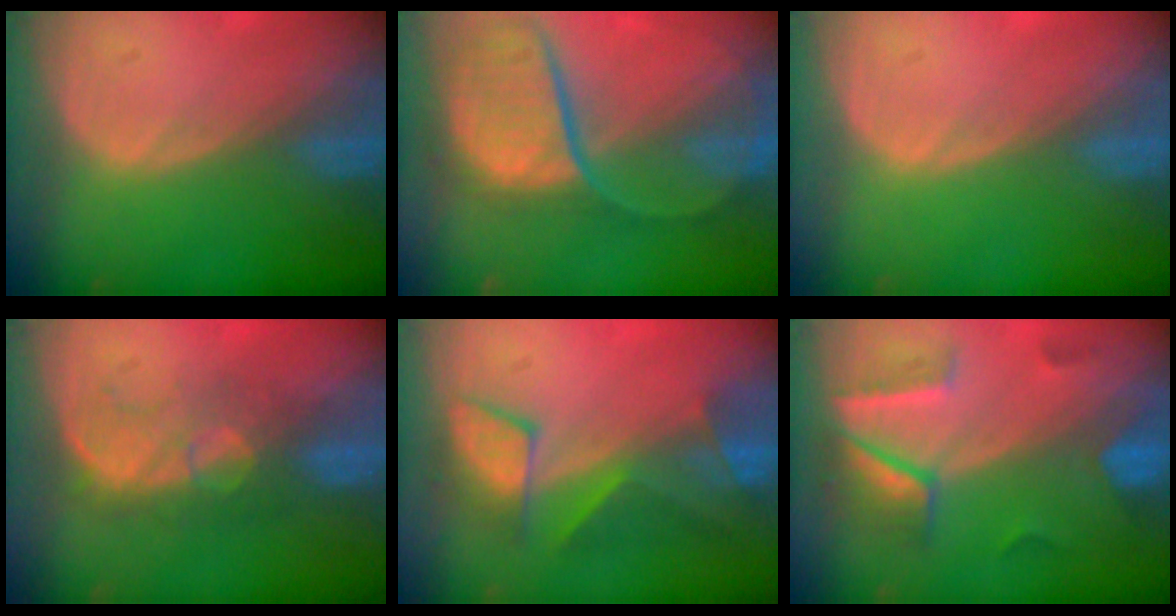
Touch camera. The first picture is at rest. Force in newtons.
{"total": 12.1, "press": 9.9, "slide": 7.0}
{"total": 0.0}
{"total": 7.7, "press": 7.5, "slide": 1.7}
{"total": 8.0, "press": 7.8, "slide": 1.8}
{"total": 6.8, "press": 6.8, "slide": 0.2}